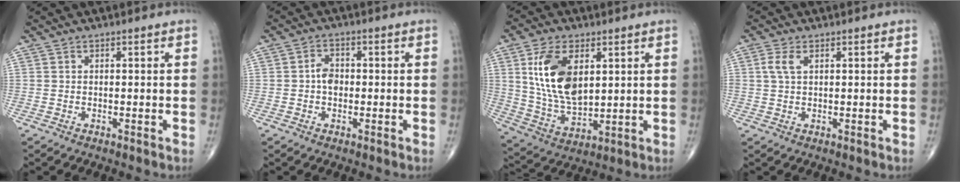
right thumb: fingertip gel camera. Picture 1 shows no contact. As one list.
[{"total": 3.2, "force": [-0.3, 2.4, 2.2], "torque": [-0.025, 0.008, -0.013]}, {"total": 14.7, "force": [4.1, 8.0, 11.6], "torque": [-0.210, -0.018, 0.088]}, {"total": 2.9, "force": [1.0, 1.5, 2.3], "torque": [-0.057, 0.009, 0.022]}]